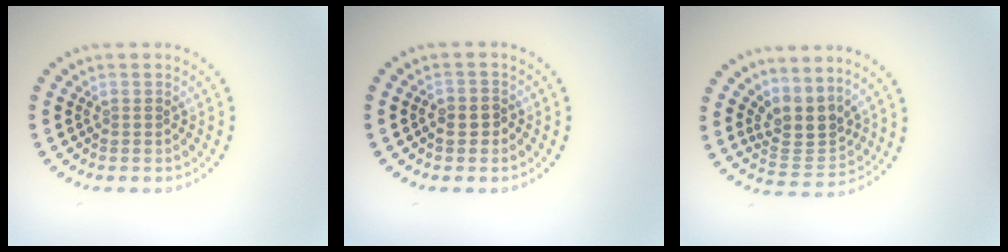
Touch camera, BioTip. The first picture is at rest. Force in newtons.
{"total": 1.3, "press": 1.2, "slide": 0.5}
{"total": 3.5, "press": 2.8, "slide": 2.2}